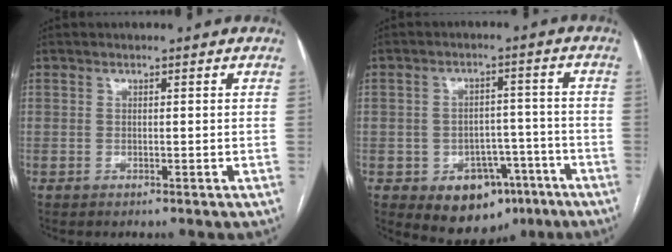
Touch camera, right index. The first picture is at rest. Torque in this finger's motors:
{"motor_torque": [-0.07, 0.00, 0.06, -0.02]}